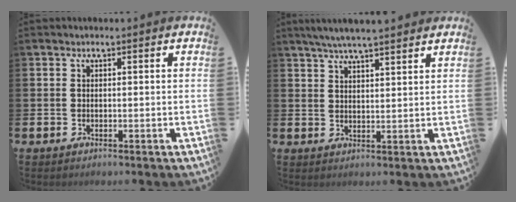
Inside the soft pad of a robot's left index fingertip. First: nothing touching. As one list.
[{"total": 5.1, "force": [4.8, 0.0, 1.7], "torque": [-0.044, -0.014, 0.086]}]